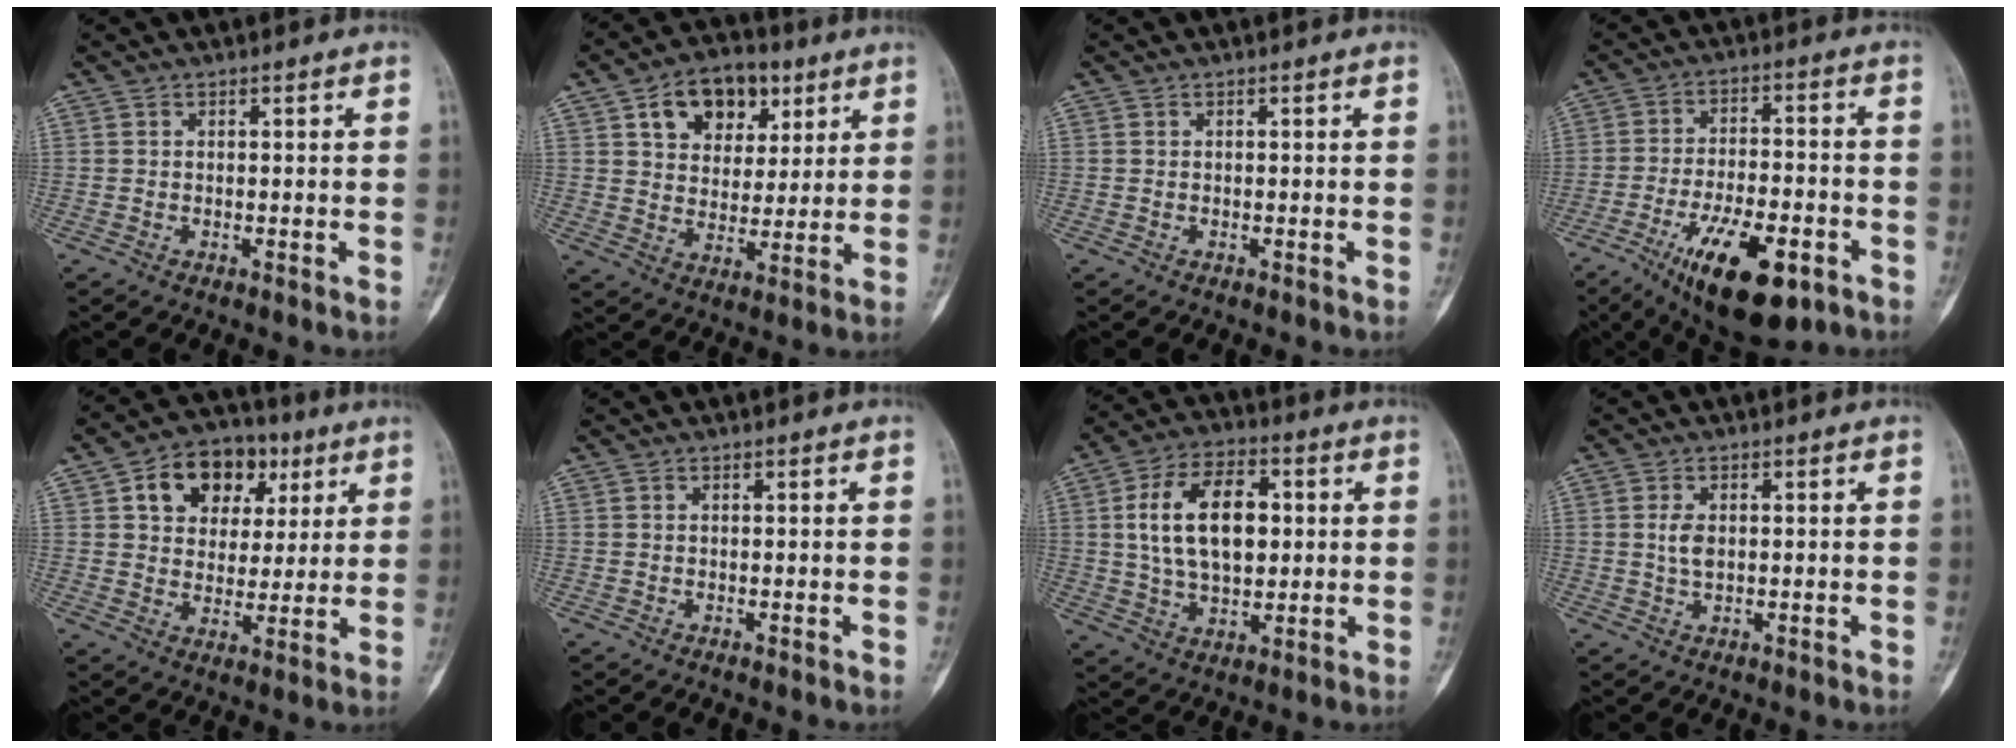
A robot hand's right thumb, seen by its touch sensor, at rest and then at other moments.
{"total": 13.0, "force": [5.9, 9.0, 7.2], "torque": [-0.073, -0.013, 0.097]}
{"total": 0.0}
{"total": 17.1, "force": [-8.3, 6.9, 13.3], "torque": [-0.209, 0.029, -0.121]}
{"total": 13.5, "force": [5.4, 9.9, 7.5], "torque": [-0.073, -0.001, 0.084]}
{"total": 0.0}
{"total": 15.4, "force": [2.3, 9.2, 12.1], "torque": [-0.187, 0.007, 0.040]}
{"total": 2.8, "force": [0.2, 1.6, 2.3], "torque": [-0.043, -0.001, 0.004]}